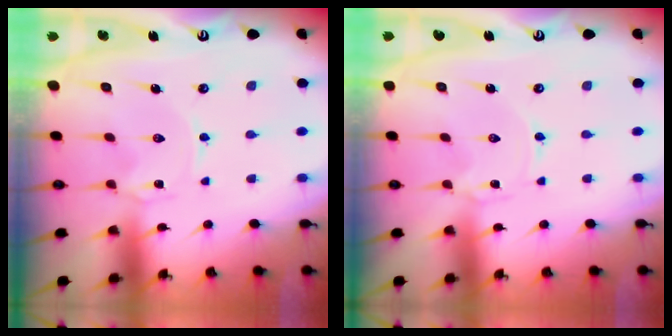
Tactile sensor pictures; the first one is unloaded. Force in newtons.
{"total": 0.0}